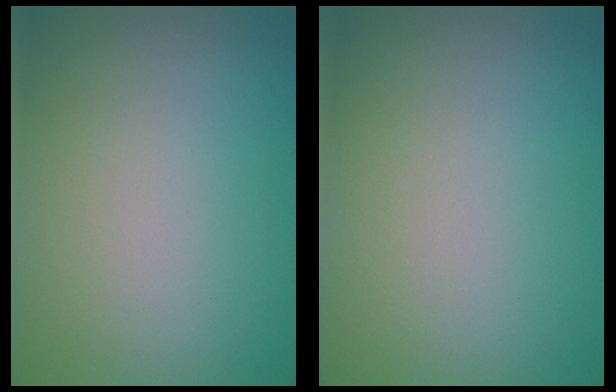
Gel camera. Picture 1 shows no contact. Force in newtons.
{"total": 0.0}